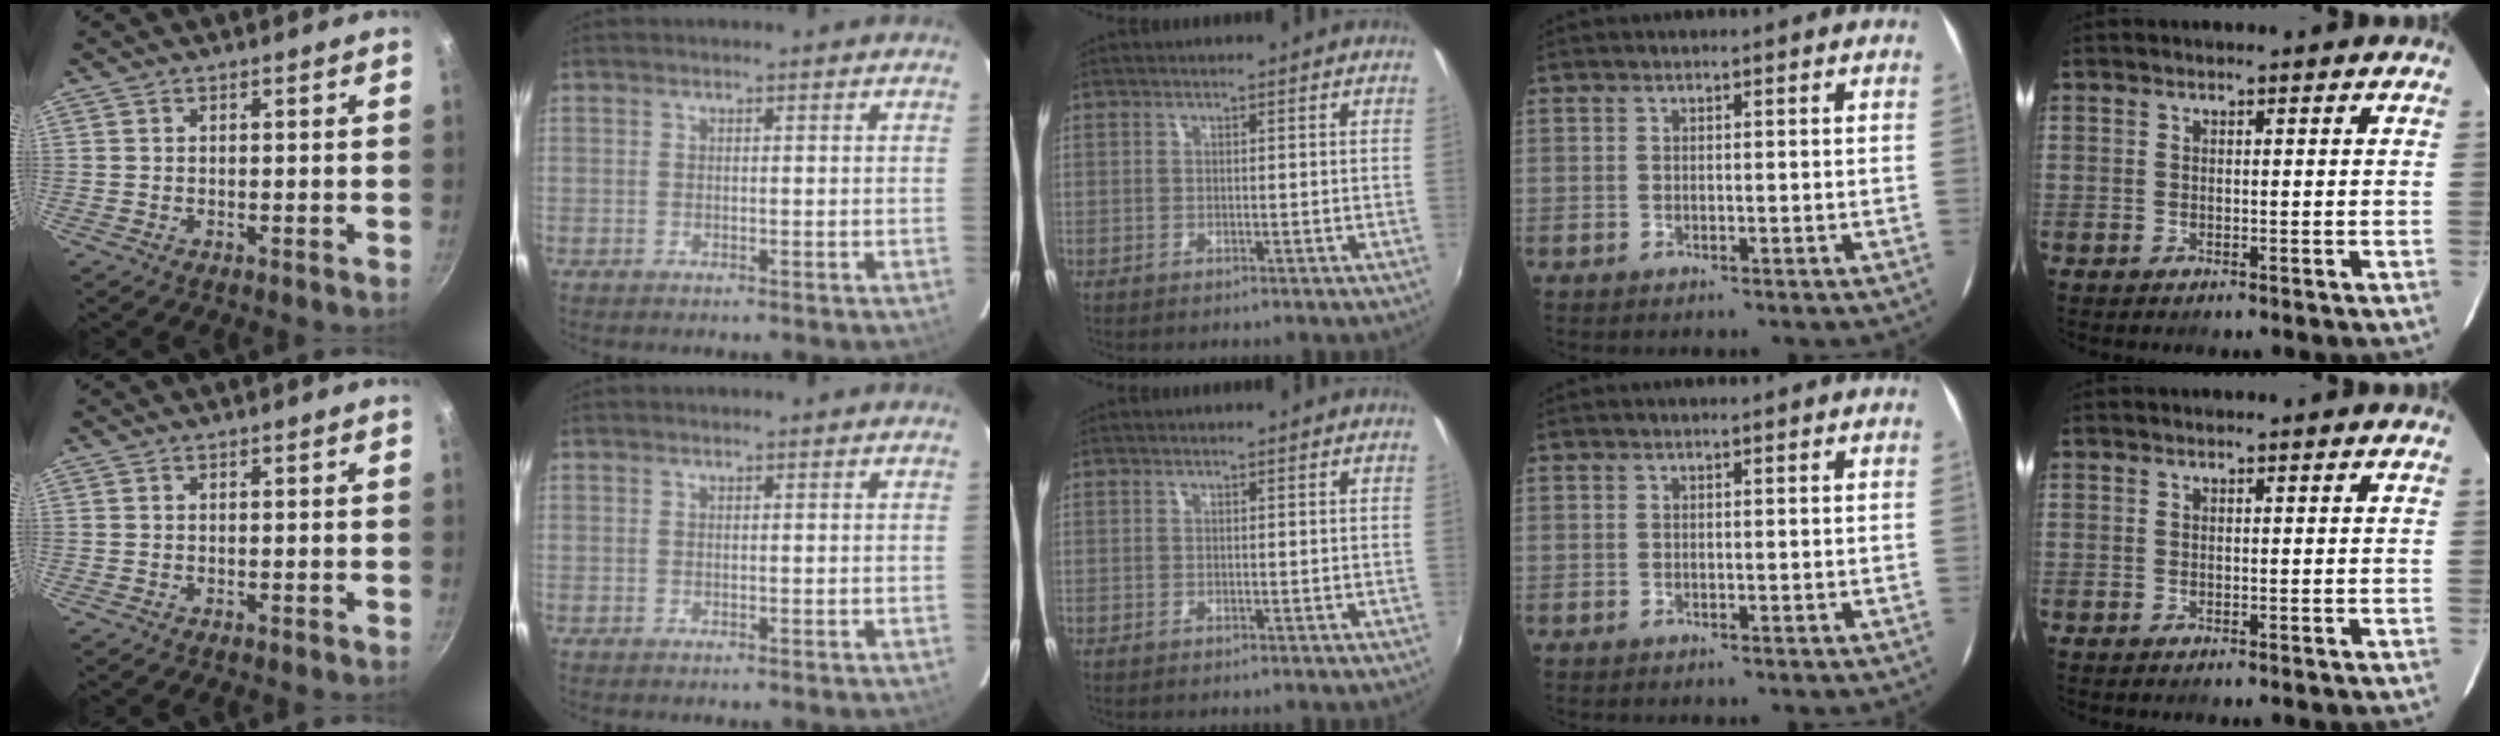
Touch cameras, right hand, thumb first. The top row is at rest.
{}